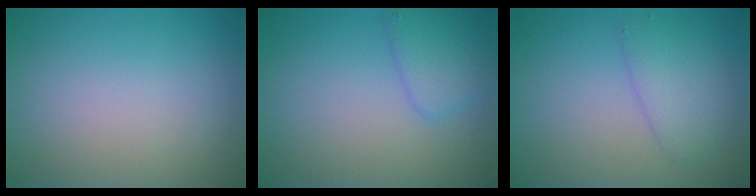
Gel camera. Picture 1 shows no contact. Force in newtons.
{"total": 2.4, "press": 2.4, "slide": 0.1}
{"total": 2.8, "press": 2.8, "slide": 0.1}